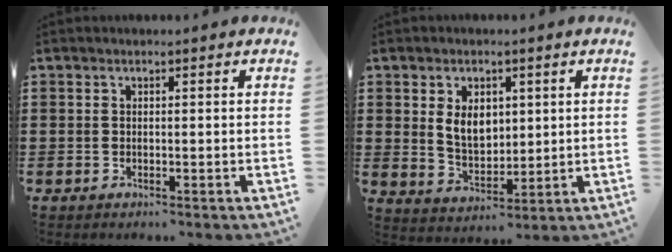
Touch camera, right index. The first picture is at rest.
{"total": 5.9, "force": [1.5, 4.0, 4.0], "torque": [-0.074, 0.008, 0.023]}